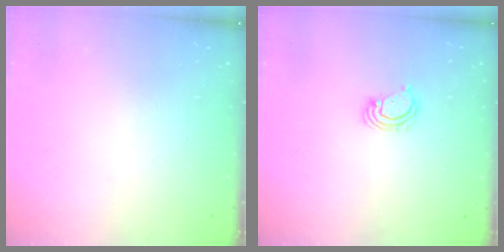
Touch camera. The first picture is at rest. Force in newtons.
{"total": 2.9, "press": 2.9, "slide": 0.3}